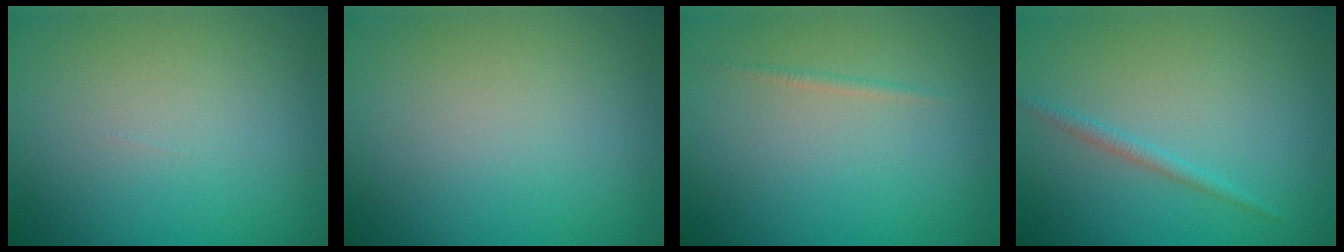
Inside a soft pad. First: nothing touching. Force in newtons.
{"total": 0.0}
{"total": 0.6, "press": 0.6, "slide": 0.1}
{"total": 1.1, "press": 1.1, "slide": 0.1}